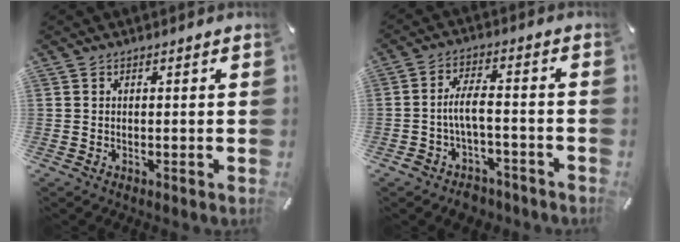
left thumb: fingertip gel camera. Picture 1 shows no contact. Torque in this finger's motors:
{"motor_torque": [0.51, 0.87, 0.23, 0.21, 0.07]}